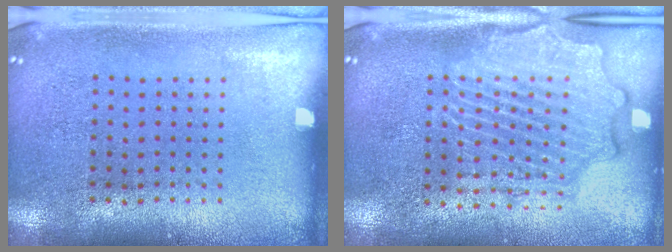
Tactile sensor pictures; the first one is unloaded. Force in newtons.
{"total": 2.3, "press": 2.2, "slide": 0.5}